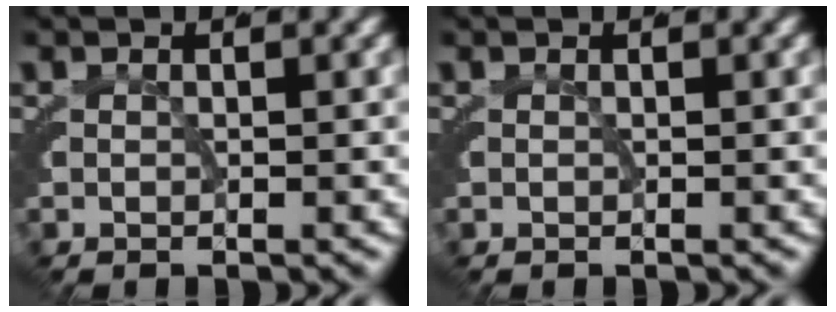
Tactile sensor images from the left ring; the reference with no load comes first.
{"total": 0.0}